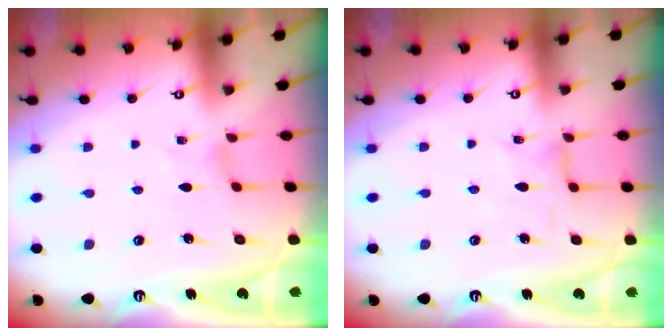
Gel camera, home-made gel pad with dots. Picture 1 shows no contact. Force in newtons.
{"total": 1.4, "press": 1.4, "slide": 0.3}